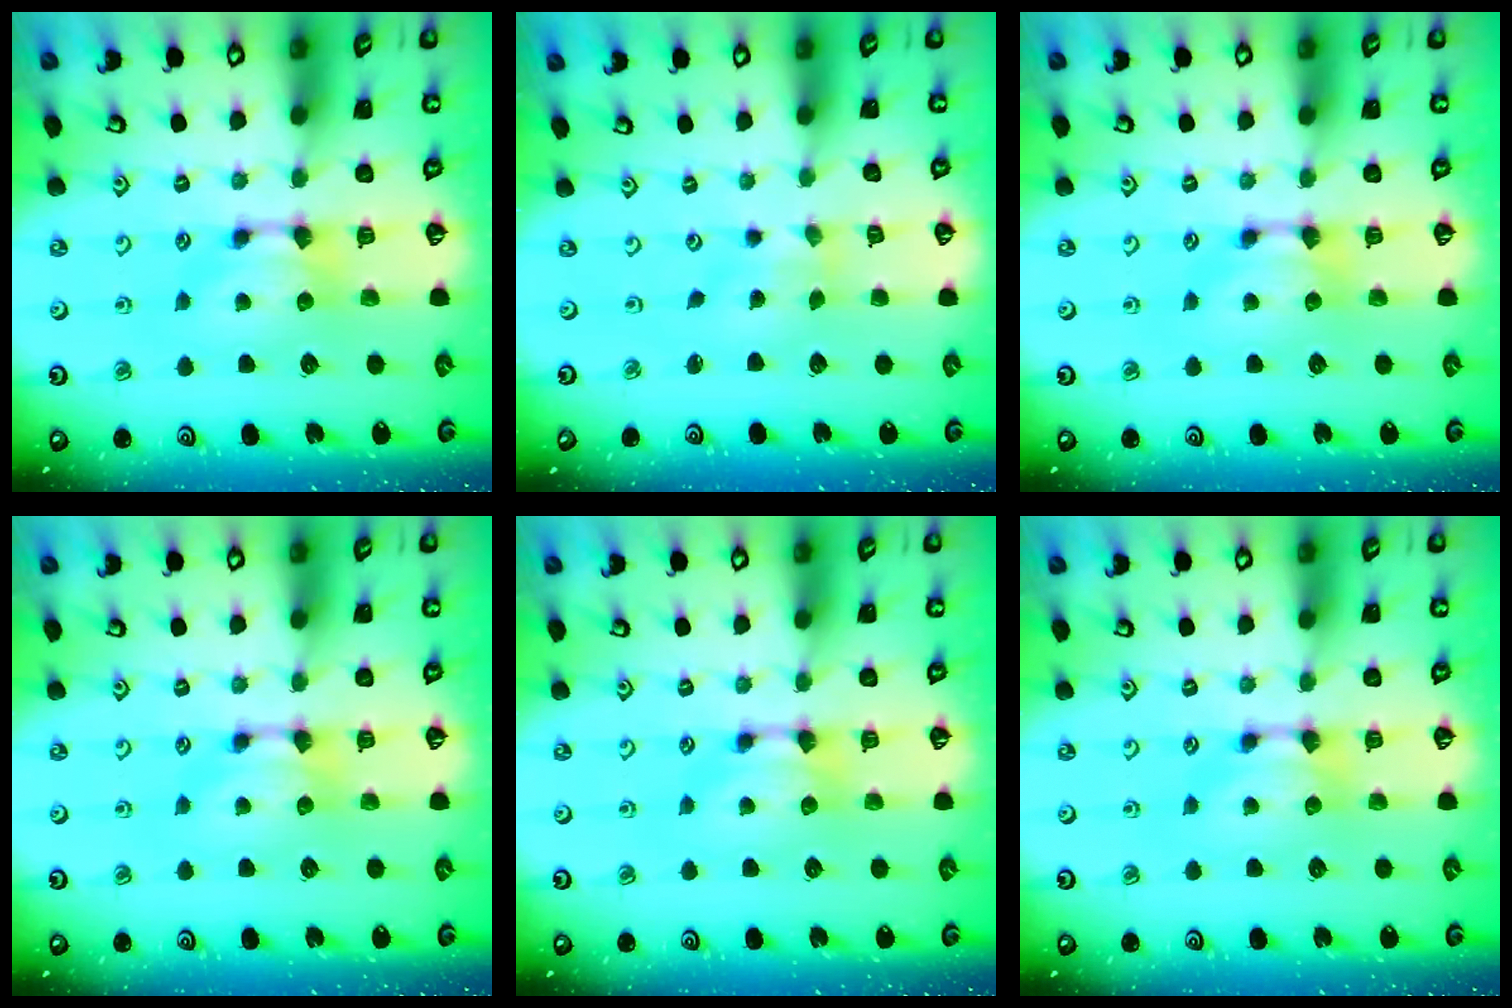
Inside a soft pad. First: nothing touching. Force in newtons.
{"total": 1.9, "press": 1.6, "slide": 0.9}
{"total": 0.0}
{"total": 0.0}
{"total": 0.0}
{"total": 0.0}